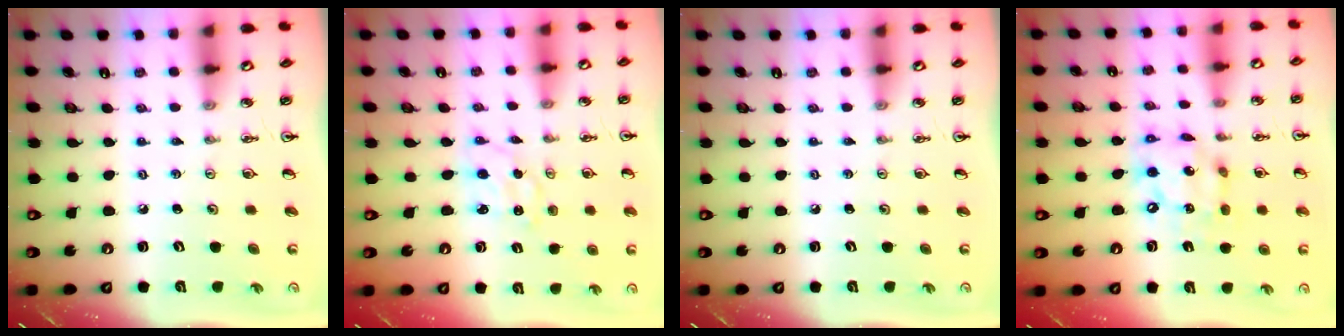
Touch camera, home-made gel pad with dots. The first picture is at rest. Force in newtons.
{"total": 1.2, "press": 1.2, "slide": 0.3}
{"total": 0.0}
{"total": 12.1, "press": 12.0, "slide": 1.5}